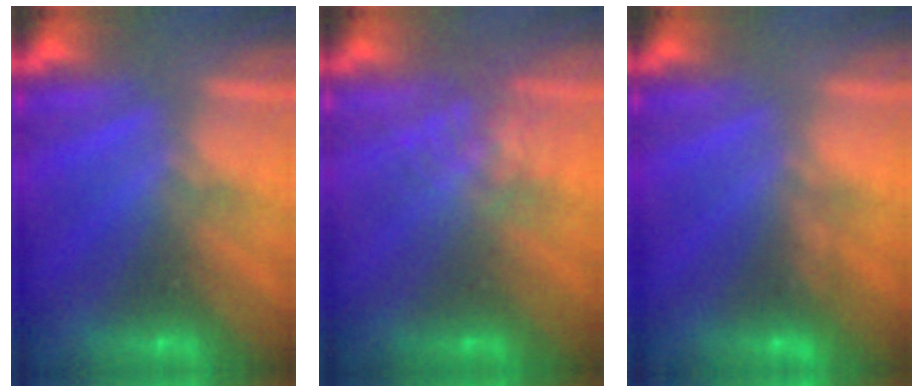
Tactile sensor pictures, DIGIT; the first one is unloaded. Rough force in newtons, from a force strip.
{"total": 3.6}
{"total": 3.3}